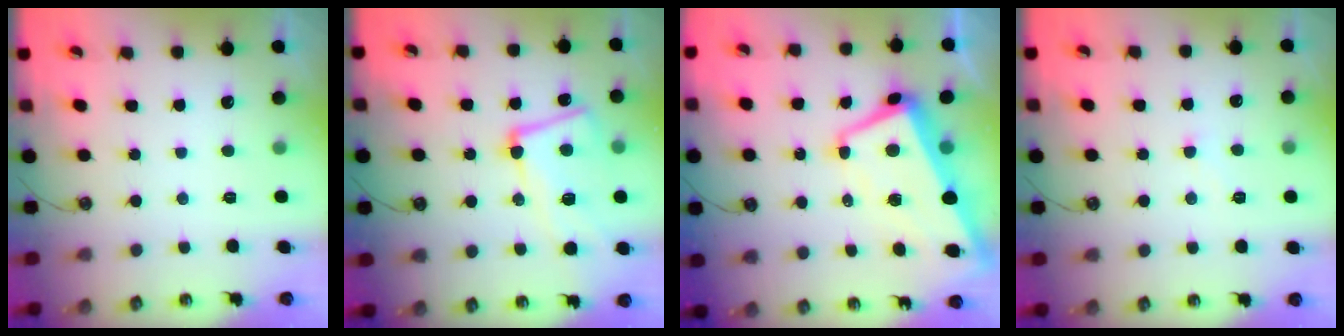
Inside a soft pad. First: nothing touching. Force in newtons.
{"total": 9.0, "press": 8.8, "slide": 1.7}
{"total": 4.9, "press": 4.7, "slide": 1.2}
{"total": 2.0, "press": 2.0, "slide": 0.4}